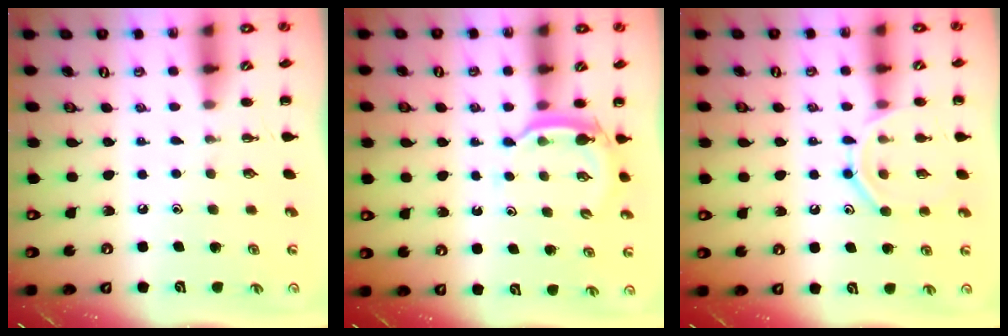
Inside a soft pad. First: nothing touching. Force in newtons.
{"total": 4.0, "press": 3.9, "slide": 0.8}
{"total": 10.5, "press": 10.4, "slide": 1.1}